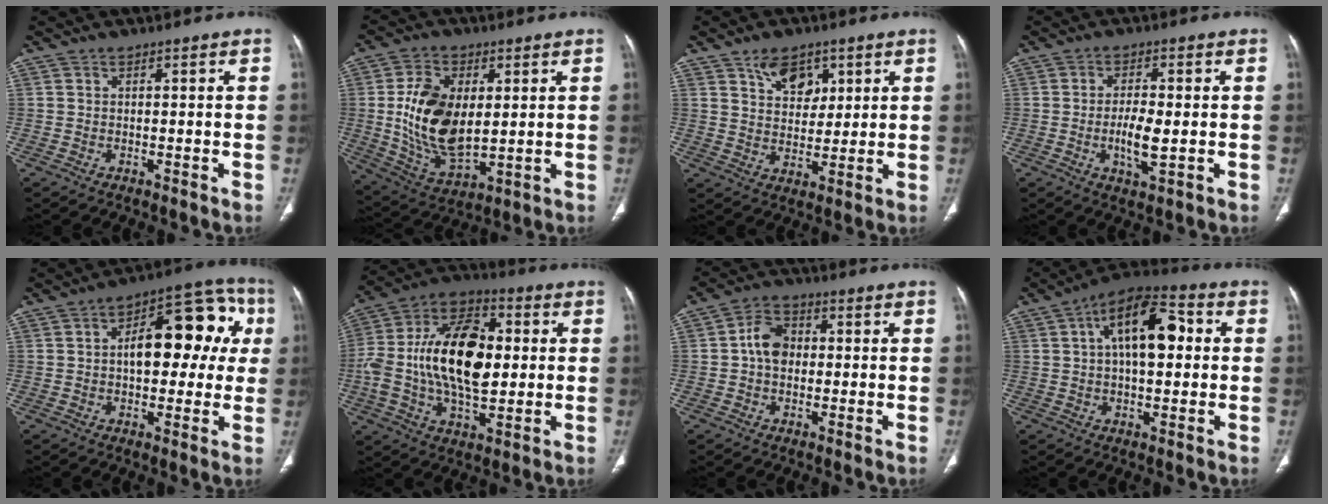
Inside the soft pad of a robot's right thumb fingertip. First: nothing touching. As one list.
[{"total": 15.4, "force": [1.7, 9.0, 12.4], "torque": [-0.216, -0.016, 0.043]}, {"total": 7.9, "force": [4.3, 5.2, 4.2], "torque": [-0.039, -0.025, 0.075]}, {"total": 5.8, "force": [-0.8, 1.9, 5.4], "torque": [-0.102, -0.007, -0.014]}, {"total": 17.4, "force": [2.6, 9.1, 14.6], "torque": [-0.153, 0.040, 0.030]}, {"total": 22.4, "force": [0.9, 12.4, 18.6], "torque": [-0.335, 0.018, 0.012]}, {"total": 6.2, "force": [0.1, 4.7, 4.0], "torque": [-0.054, 0.016, -0.008]}, {"total": 14.6, "force": [2.9, 7.3, 12.3], "torque": [-0.182, 0.026, 0.038]}]